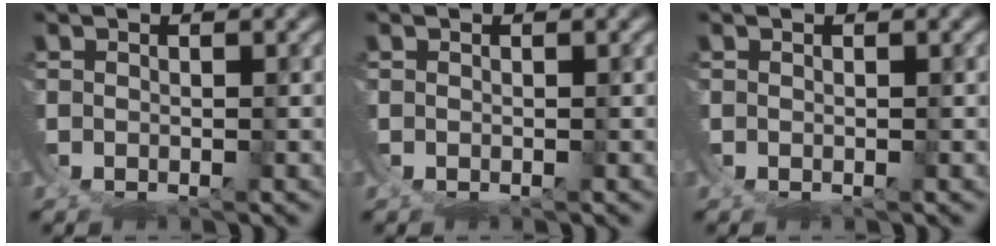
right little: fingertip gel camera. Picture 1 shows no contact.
{"total": 0.0}
{"total": 0.0}